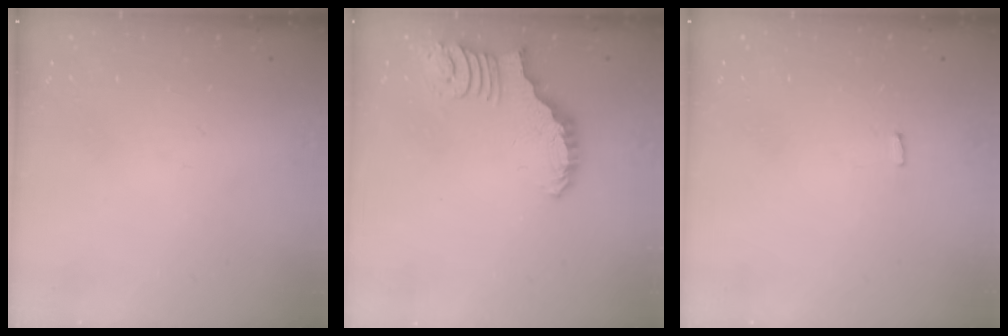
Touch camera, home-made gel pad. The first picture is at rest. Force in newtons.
{"total": 2.7, "press": 2.7, "slide": 0.5}
{"total": 2.6, "press": 2.6, "slide": 0.1}